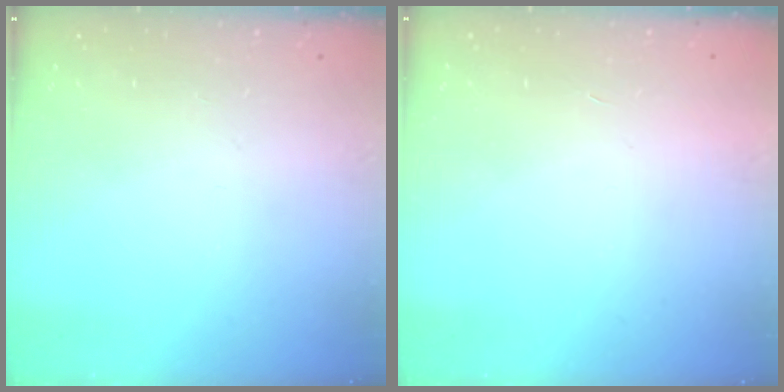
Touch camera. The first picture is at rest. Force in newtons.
{"total": 1.6, "press": 1.6, "slide": 0.1}